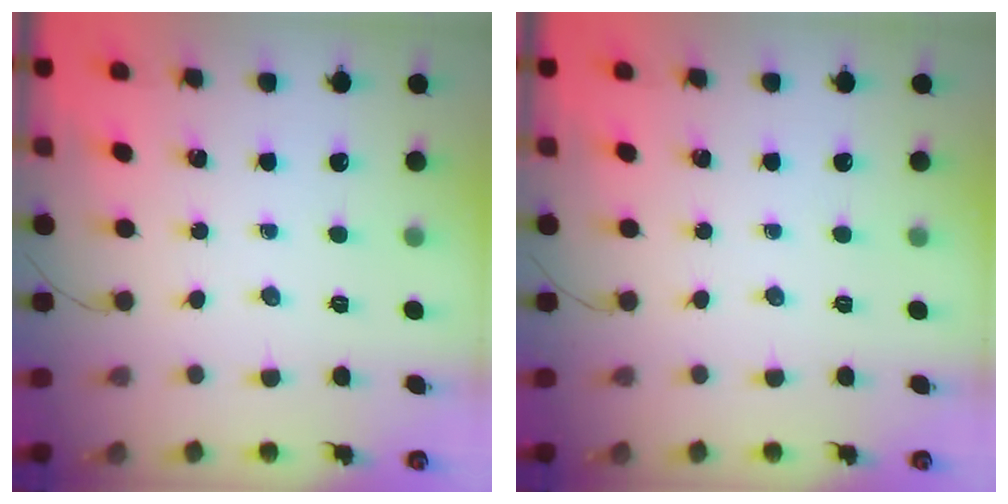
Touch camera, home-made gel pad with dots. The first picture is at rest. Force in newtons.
{"total": 0.0}